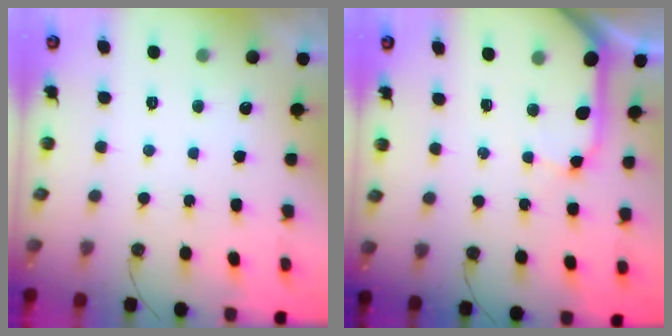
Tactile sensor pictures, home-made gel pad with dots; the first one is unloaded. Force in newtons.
{"total": 10.8, "press": 10.7, "slide": 1.4}